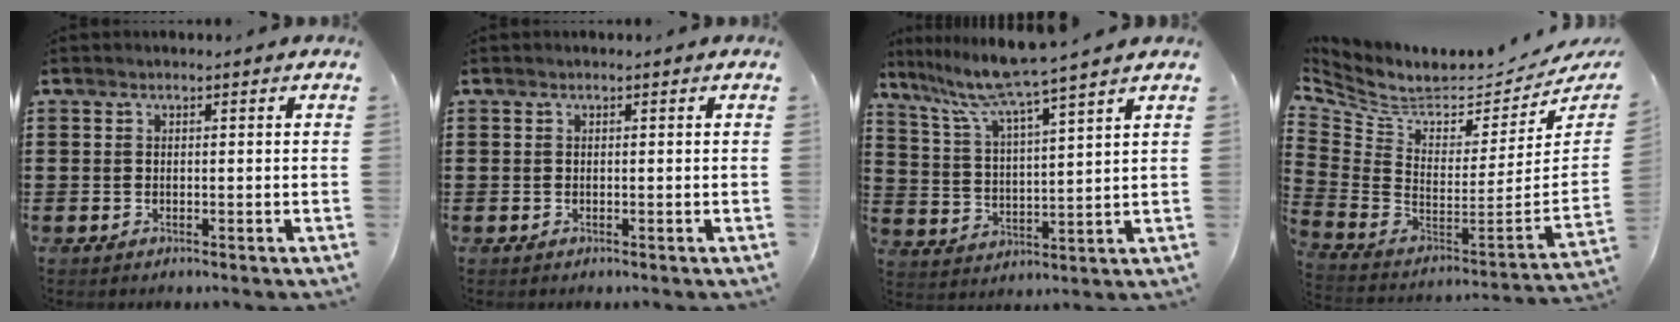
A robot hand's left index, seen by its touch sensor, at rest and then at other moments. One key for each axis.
{"total": 0.0}
{"total": 7.2, "fx": 6.3, "fy": -1.1, "fz": 3.3, "tx": -0.092, "ty": -0.047, "tz": 0.102}
{"total": 4.7, "fx": 3.7, "fy": 1.7, "fz": 2.3, "tx": -0.075, "ty": -0.053, "tz": 0.061}